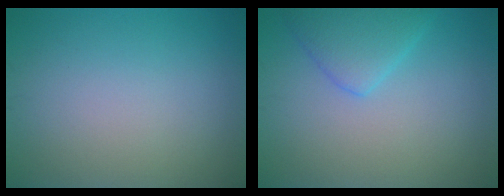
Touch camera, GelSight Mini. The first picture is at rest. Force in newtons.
{"total": 3.2, "press": 3.2, "slide": 0.2}